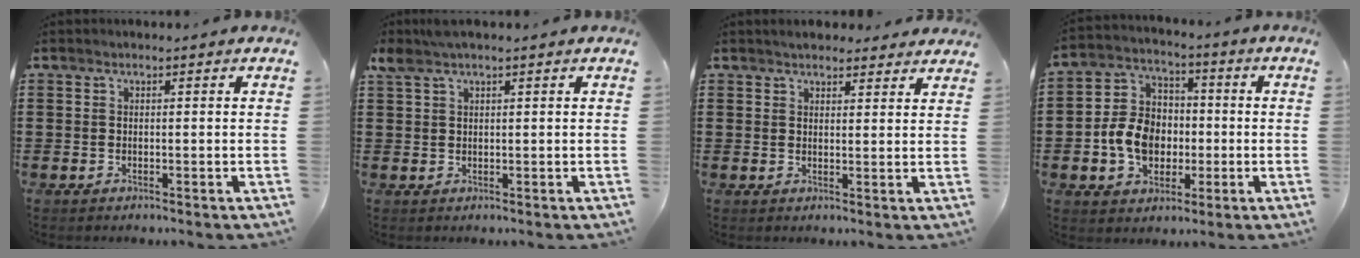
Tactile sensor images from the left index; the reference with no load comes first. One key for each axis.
{"total": 2.4, "fx": 1.5, "fy": 0.5, "fz": 1.8, "tx": -0.039, "ty": 0.003, "tz": 0.028}
{"total": 2.6, "fx": 2.5, "fy": 0.7, "fz": 0.2, "tx": -0.010, "ty": 0.000, "tz": 0.048}
{"total": 8.8, "fx": -1.7, "fy": 7.3, "fz": 4.6, "tx": -0.114, "ty": 0.018, "tz": -0.035}